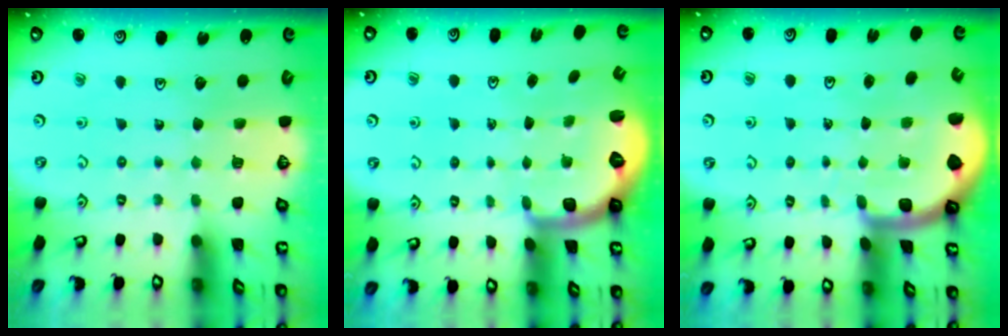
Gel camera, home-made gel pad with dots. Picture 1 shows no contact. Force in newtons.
{"total": 1.9, "press": 1.8, "slide": 0.4}
{"total": 2.5, "press": 2.4, "slide": 0.5}